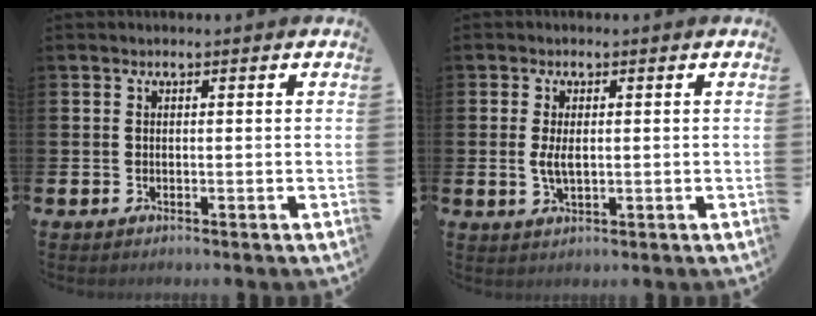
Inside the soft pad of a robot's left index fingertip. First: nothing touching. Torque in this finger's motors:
{"motor_torque": [0.67, -0.11, 0.08, 0.13]}